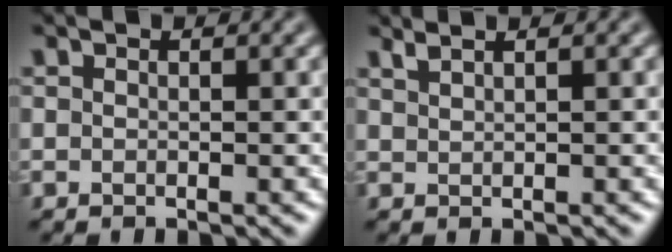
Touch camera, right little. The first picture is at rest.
{"total": 1.4, "force": [1.2, -0.7, -0.4], "torque": [-0.002, 0.001, 0.025]}